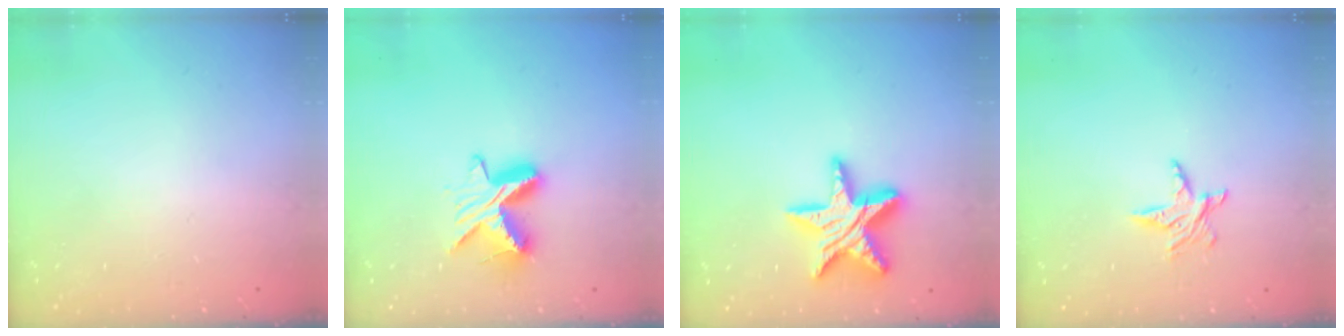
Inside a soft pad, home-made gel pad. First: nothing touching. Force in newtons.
{"total": 9.7, "press": 9.7, "slide": 0.6}
{"total": 16.9, "press": 16.8, "slide": 1.3}
{"total": 5.7, "press": 5.7, "slide": 0.5}